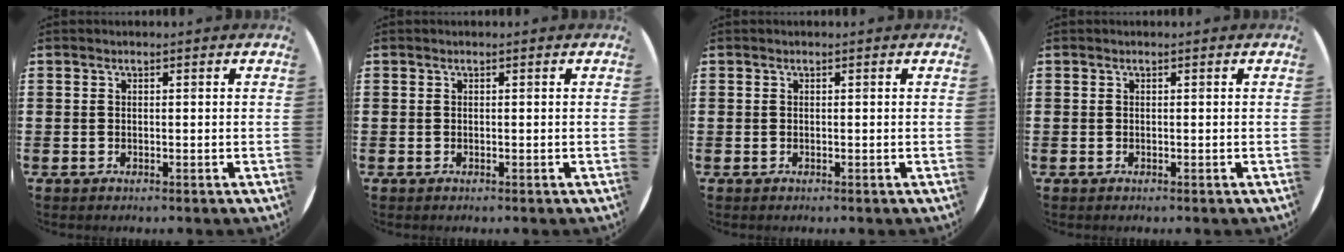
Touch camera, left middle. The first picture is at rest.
{"total": 0.0}
{"total": 0.0}
{"total": 0.0}